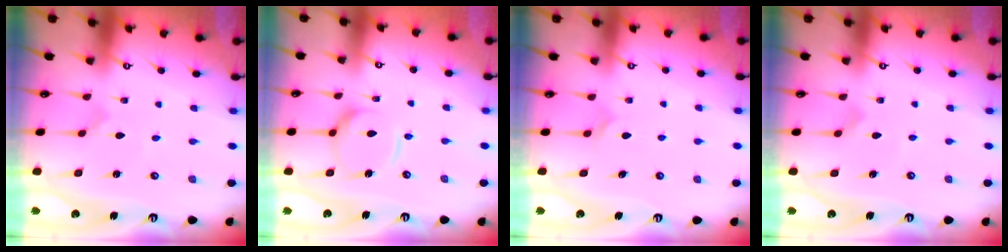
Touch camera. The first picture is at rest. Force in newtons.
{"total": 11.0, "press": 10.9, "slide": 1.0}
{"total": 5.0, "press": 5.0, "slide": 0.2}
{"total": 4.4, "press": 4.3, "slide": 0.4}